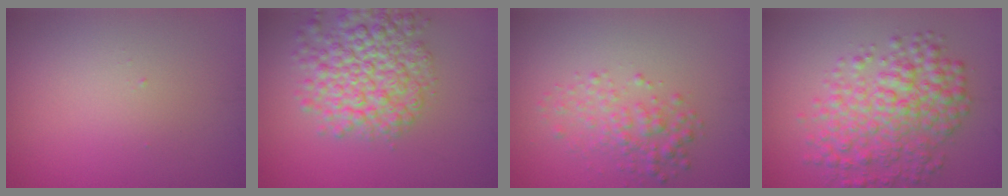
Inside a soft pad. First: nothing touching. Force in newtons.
{"total": 7.0, "press": 7.0, "slide": 0.2}
{"total": 2.8, "press": 2.8, "slide": 0.0}
{"total": 6.7, "press": 6.7, "slide": 0.1}